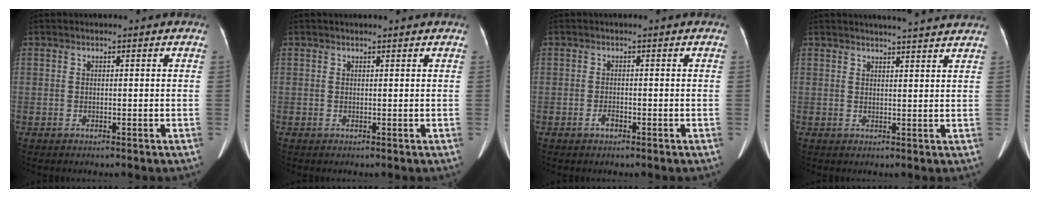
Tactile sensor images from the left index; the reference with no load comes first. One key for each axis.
{"total": 1.6, "fx": 1.5, "fy": 0.2, "fz": 0.5, "tx": -0.009, "ty": 0.017, "tz": 0.018}
{"total": 1.0, "fx": -0.6, "fy": 0.4, "fz": 0.6, "tx": -0.014, "ty": 0.001, "tz": -0.010}
{"total": 8.6, "fx": 7.9, "fy": 0.0, "fz": 3.3, "tx": -0.045, "ty": 0.012, "tz": 0.085}